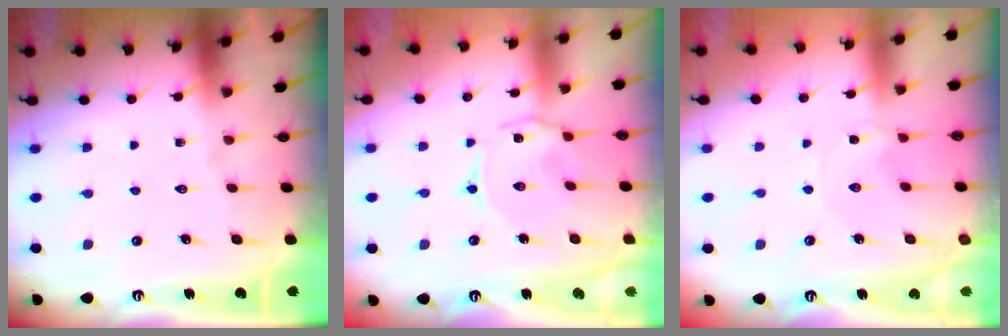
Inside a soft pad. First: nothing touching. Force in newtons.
{"total": 1.7, "press": 1.7, "slide": 0.5}
{"total": 0.0}